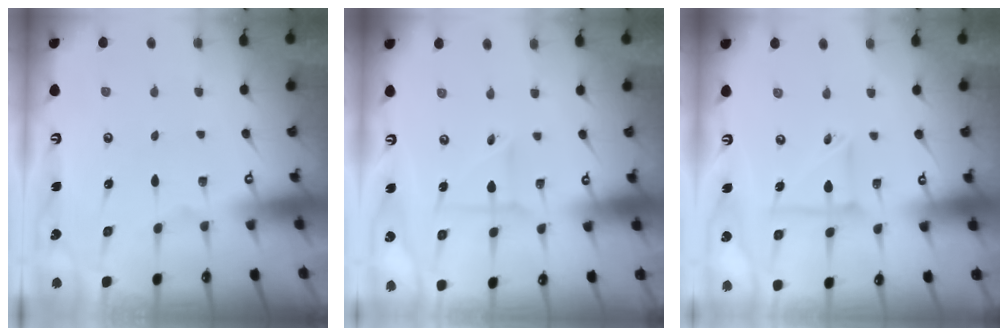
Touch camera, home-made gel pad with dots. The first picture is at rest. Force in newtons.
{"total": 3.5, "press": 3.4, "slide": 0.4}
{"total": 7.2, "press": 7.2, "slide": 0.6}